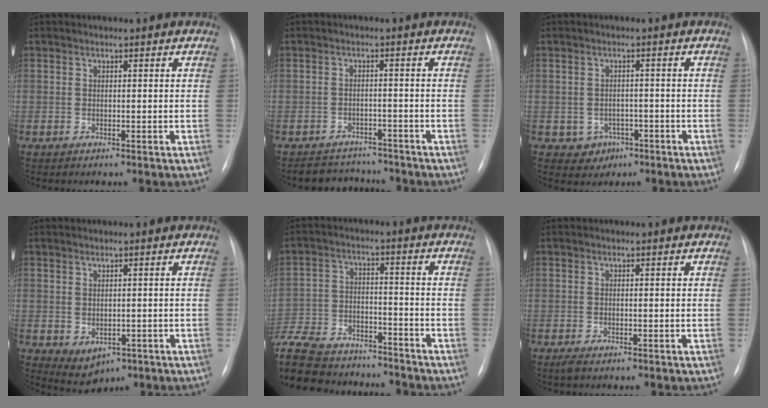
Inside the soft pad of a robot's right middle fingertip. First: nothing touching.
{"total": 6.2, "force": [-5.8, 2.2, 0.3], "torque": [0.001, 0.010, -0.081]}
{"total": 3.5, "force": [-1.5, 3.1, 0.6], "torque": [-0.003, 0.010, -0.012]}
{"total": 3.8, "force": [-1.1, 2.7, 2.4], "torque": [-0.036, -0.005, 0.002]}
{"total": 25.8, "force": [-21.8, 9.0, 10.6], "torque": [-0.312, -0.037, -0.340]}
{"total": 1.1, "force": [-0.8, 0.3, 0.7], "torque": [-0.018, -0.003, -0.013]}